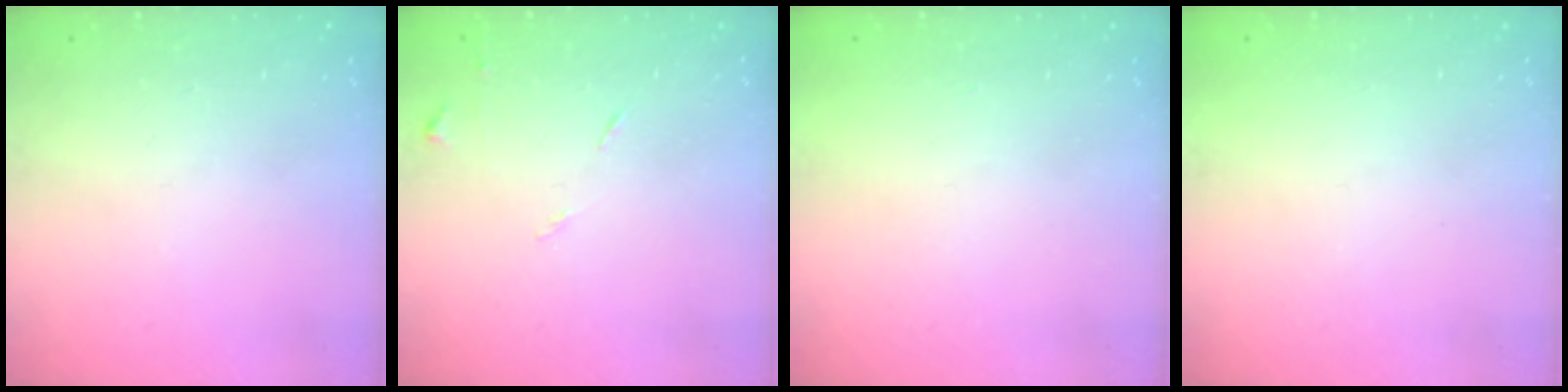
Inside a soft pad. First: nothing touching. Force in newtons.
{"total": 5.3, "press": 5.2, "slide": 0.7}
{"total": 1.5, "press": 1.5, "slide": 0.1}
{"total": 1.5, "press": 1.5, "slide": 0.1}